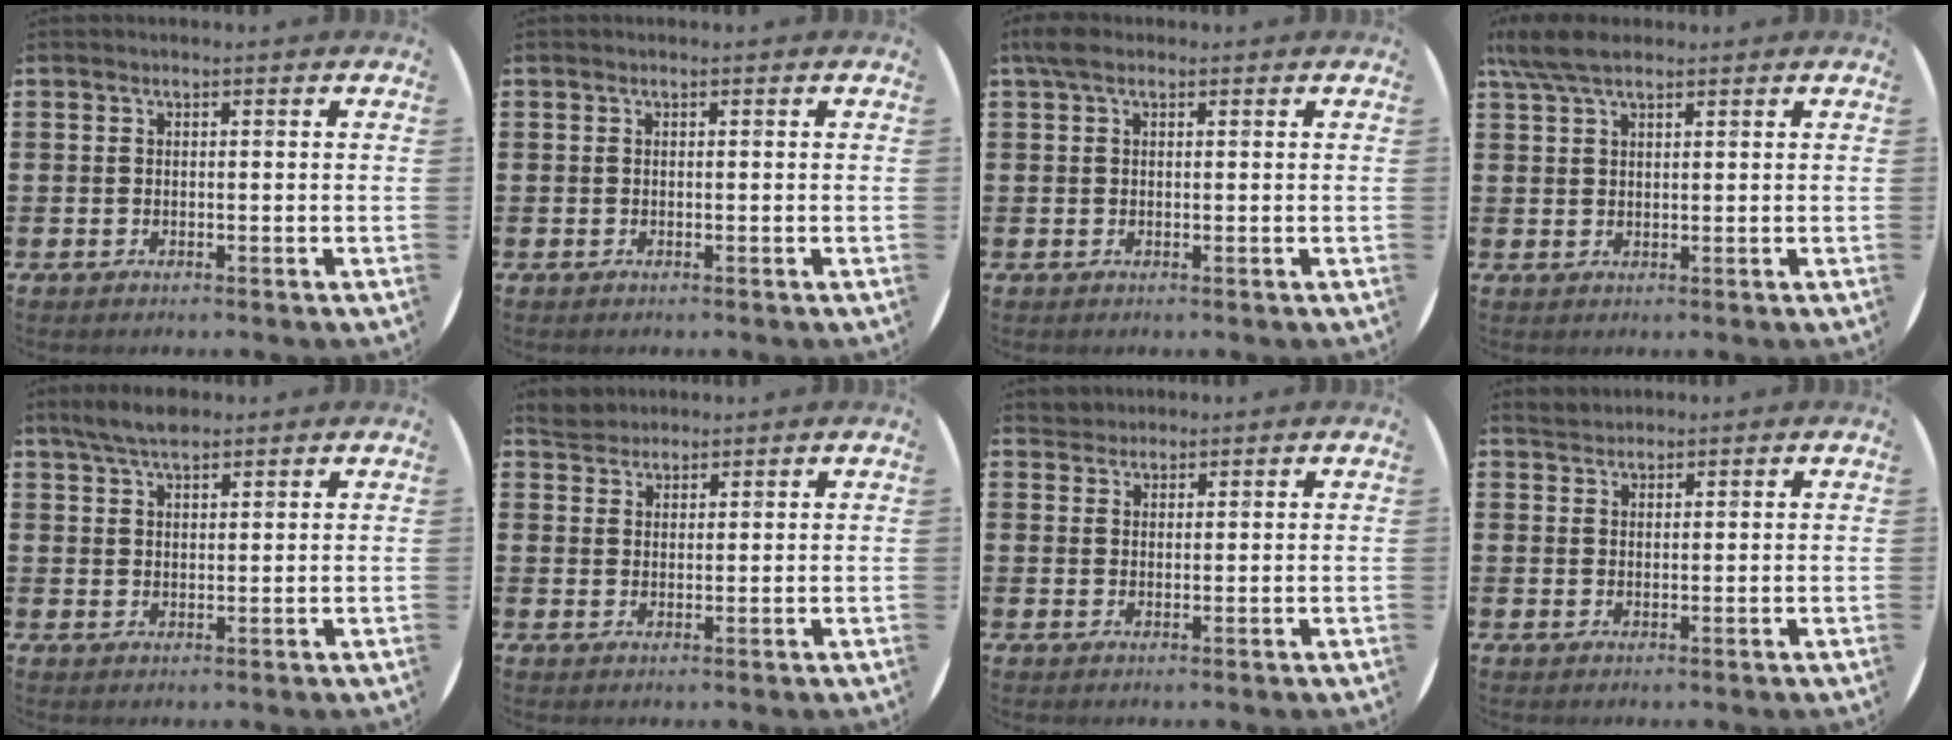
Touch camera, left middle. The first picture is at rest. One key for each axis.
{"total": 0.0}
{"total": 1.7, "fx": 1.1, "fy": 0.9, "fz": 1.1, "tx": -0.024, "ty": 0.008, "tz": 0.018}
{"total": 4.7, "fx": 3.6, "fy": 1.4, "fz": 2.7, "tx": -0.060, "ty": 0.003, "tz": 0.067}
{"total": 4.4, "fx": 3.7, "fy": 1.2, "fz": 2.0, "tx": -0.047, "ty": -0.003, "tz": 0.068}
{"total": 2.9, "fx": 2.8, "fy": 0.9, "fz": 0.0, "tx": -0.006, "ty": 0.003, "tz": 0.055}
{"total": 1.8, "fx": 1.7, "fy": 0.6, "fz": -0.3, "tx": 0.003, "ty": 0.004, "tz": 0.034}
{"total": 1.5, "fx": 1.5, "fy": 0.4, "fz": -0.2, "tx": 0.001, "ty": 0.004, "tz": 0.029}